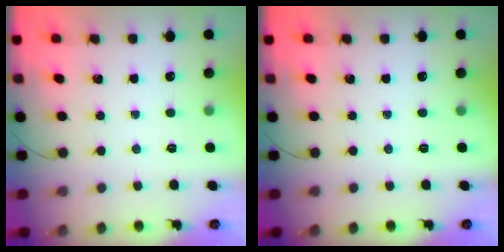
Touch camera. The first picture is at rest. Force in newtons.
{"total": 0.0}